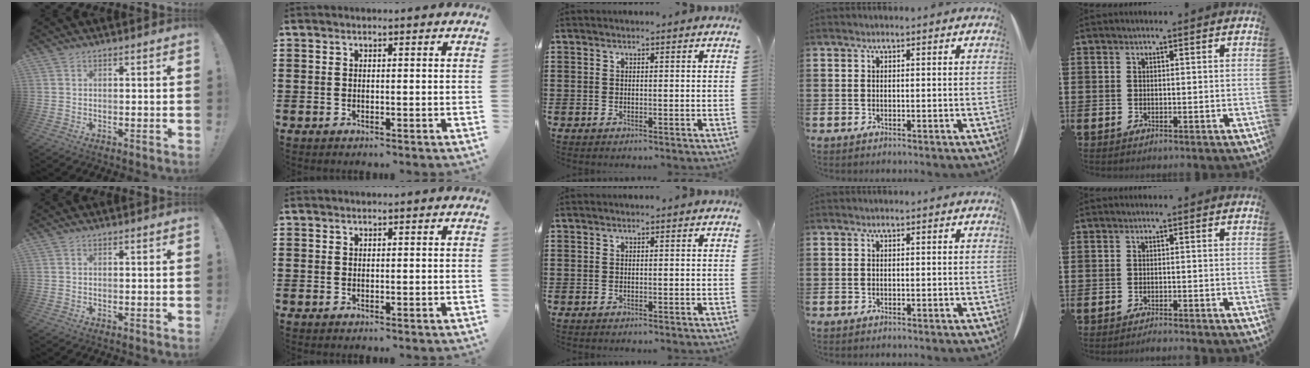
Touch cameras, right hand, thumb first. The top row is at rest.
{"little": {"total": 0.9, "force": [-0.8, -0.1, 0.2], "torque": [-0.004, -0.002, -0.017]}}